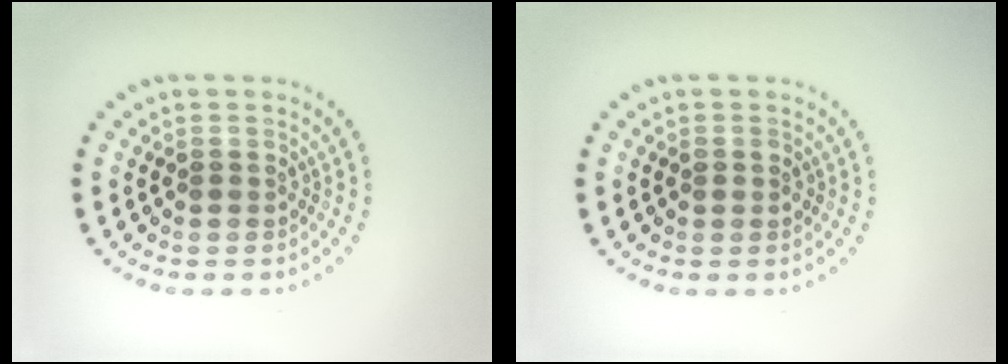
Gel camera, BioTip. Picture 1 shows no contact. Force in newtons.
{"total": 0.9, "press": 0.9, "slide": 0.1}